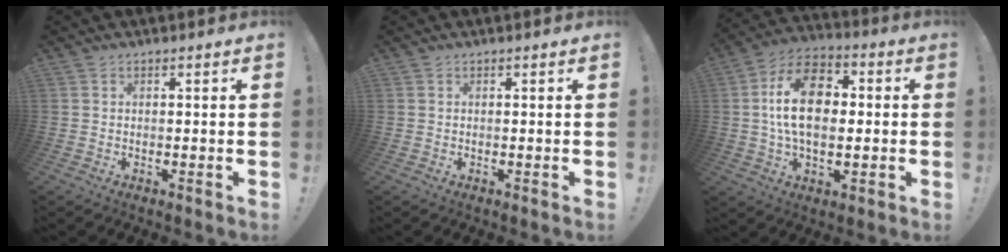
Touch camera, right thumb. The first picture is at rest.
{"total": 0.0}
{"total": 17.1, "force": [1.0, 11.1, 13.0], "torque": [-0.224, 0.013, 0.016]}